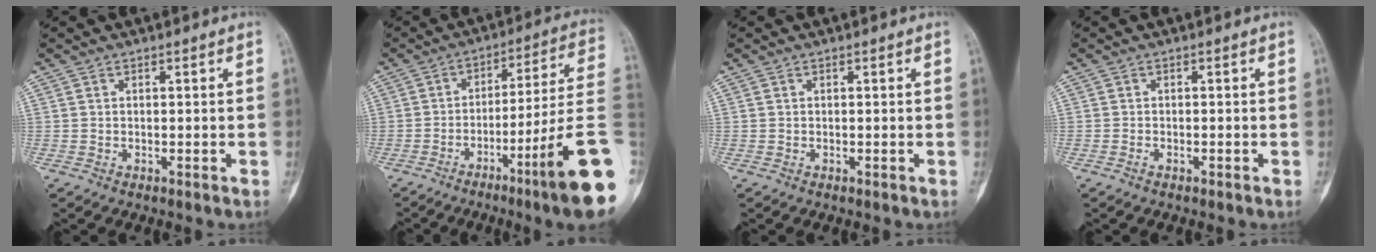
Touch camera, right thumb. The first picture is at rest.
{"total": 18.4, "force": [-6.8, -0.2, 17.0], "torque": [-0.217, 0.027, -0.109]}
{"total": 0.0}
{"total": 0.5, "force": [-0.4, 0.2, 0.3], "torque": [-0.009, 0.003, -0.008]}